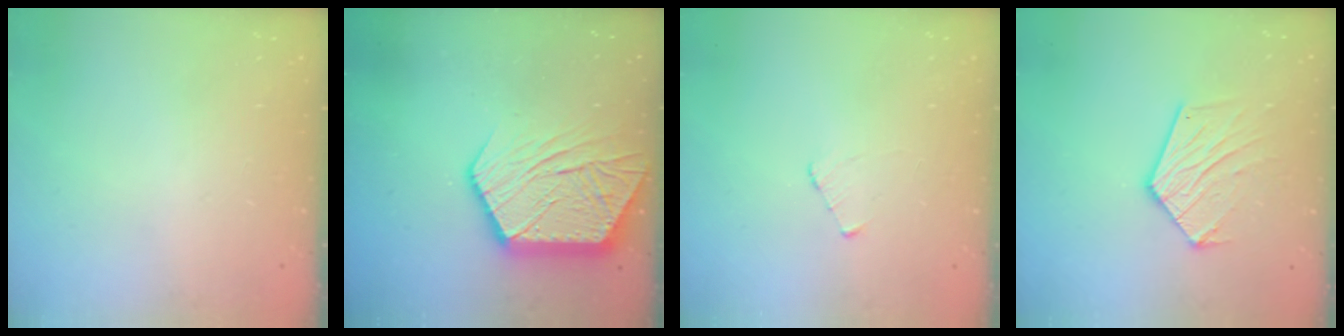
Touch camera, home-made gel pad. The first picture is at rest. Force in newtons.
{"total": 17.4, "press": 17.4, "slide": 1.1}
{"total": 3.0, "press": 2.9, "slide": 0.3}
{"total": 13.0, "press": 13.0, "slide": 0.8}